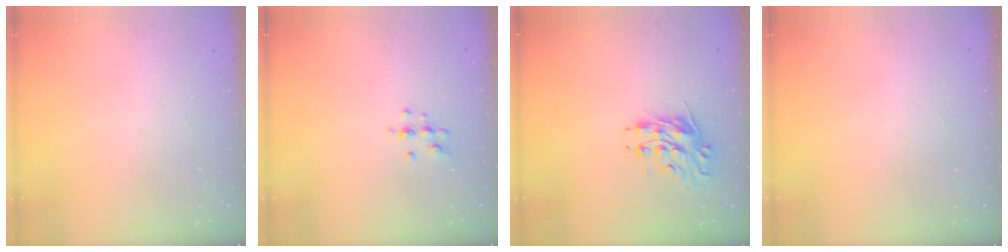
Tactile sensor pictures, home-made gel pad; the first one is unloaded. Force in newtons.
{"total": 5.7, "press": 5.7, "slide": 0.8}
{"total": 10.4, "press": 10.4, "slide": 0.5}
{"total": 0.0}